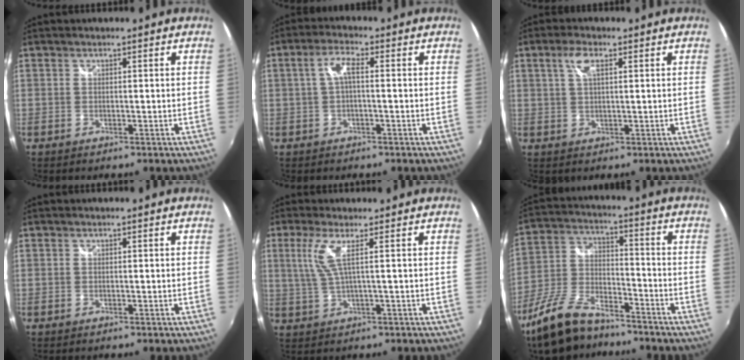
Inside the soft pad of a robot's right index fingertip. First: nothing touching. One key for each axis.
{"total": 3.7, "fx": 0.0, "fy": 0.8, "fz": 3.6, "tx": -0.072, "ty": 0.009, "tz": 0.001}
{"total": 3.8, "fx": 1.5, "fy": 1.3, "fz": 3.2, "tx": -0.062, "ty": 0.006, "tz": 0.028}
{"total": 0.0}
{"total": 4.6, "fx": 1.5, "fy": -0.6, "fz": 4.3, "tx": -0.084, "ty": 0.001, "tz": 0.039}
{"total": 14.4, "fx": -11.0, "fy": 5.3, "fz": 7.6, "tx": -0.178, "ty": -0.010, "tz": -0.213}